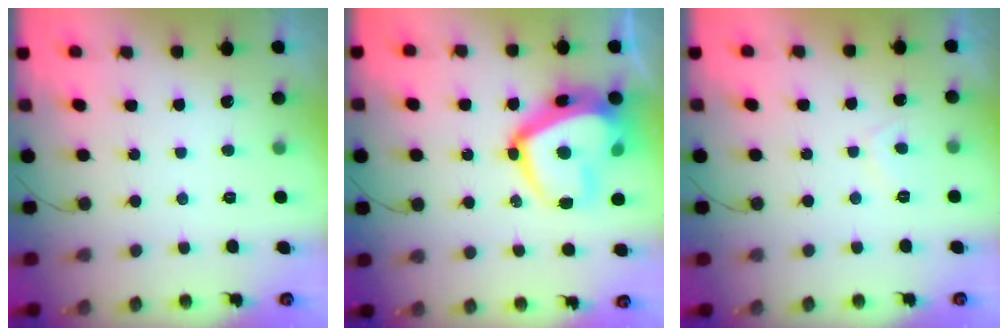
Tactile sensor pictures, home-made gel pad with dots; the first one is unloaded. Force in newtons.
{"total": 20.2, "press": 20.1, "slide": 1.7}
{"total": 2.4, "press": 2.3, "slide": 0.5}